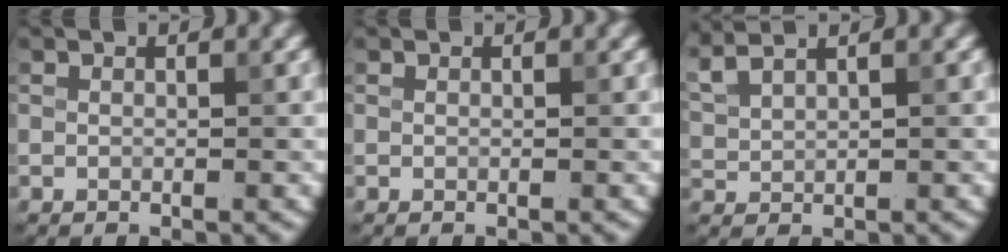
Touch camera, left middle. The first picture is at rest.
{"total": 0.0}
{"total": 3.5, "force": [2.8, 0.9, 1.8], "torque": [-0.053, 0.017, 0.055]}